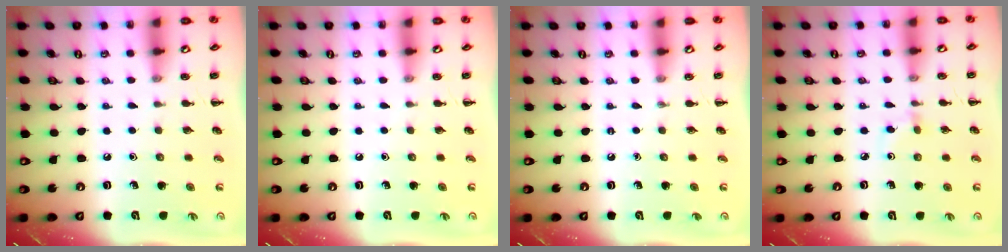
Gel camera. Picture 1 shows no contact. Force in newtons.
{"total": 0.0}
{"total": 0.0}
{"total": 2.7, "press": 2.4, "slide": 1.2}